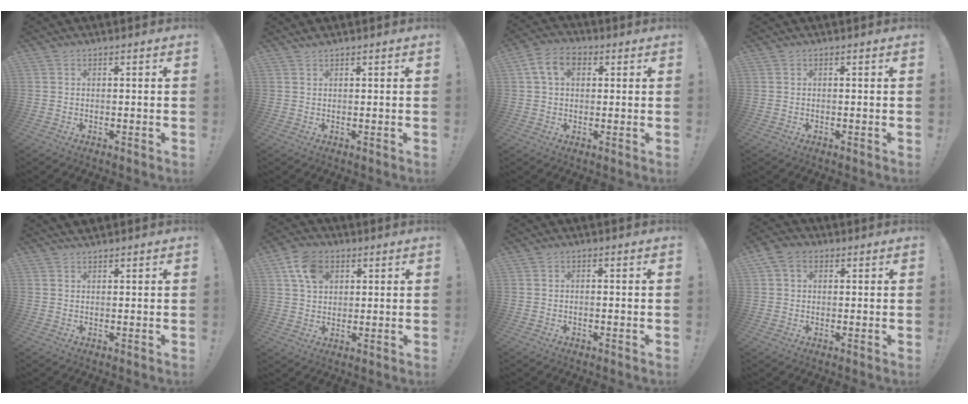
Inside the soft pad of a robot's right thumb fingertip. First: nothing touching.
{"total": 1.0, "force": [1.0, 0.1, 0.1], "torque": [0.001, 0.000, 0.018]}
{"total": 8.7, "force": [2.8, 5.9, 5.7], "torque": [-0.100, 0.008, 0.053]}
{"total": 0.0}
{"total": 1.6, "force": [1.5, 0.5, 0.0], "torque": [0.002, -0.004, 0.027]}
{"total": 9.7, "force": [4.3, 7.0, 5.2], "torque": [-0.083, -0.006, 0.085]}
{"total": 0.7, "force": [-0.6, -0.3, 0.4], "torque": [-0.012, 0.000, -0.009]}
{"total": 5.6, "force": [2.1, 4.2, 3.0], "torque": [-0.058, 0.005, 0.045]}